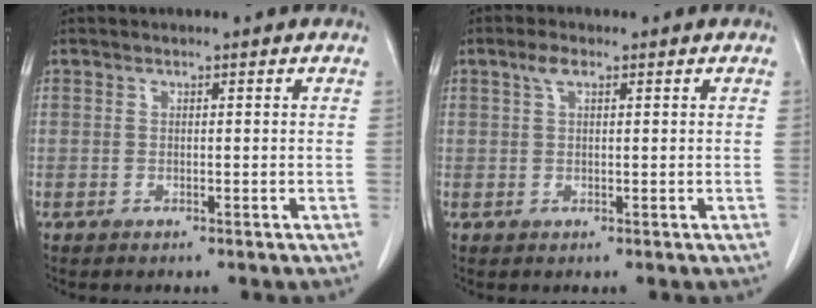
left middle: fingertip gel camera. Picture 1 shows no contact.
{"total": 2.8, "force": [1.6, 1.0, 2.1], "torque": [-0.050, 0.009, 0.033]}